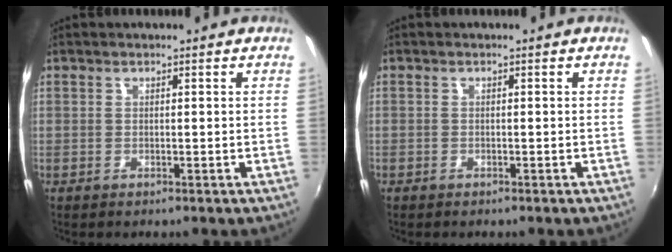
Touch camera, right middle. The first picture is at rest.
{"total": 1.0, "force": [-0.7, 0.7, -0.1], "torque": [-0.003, 0.003, -0.011]}